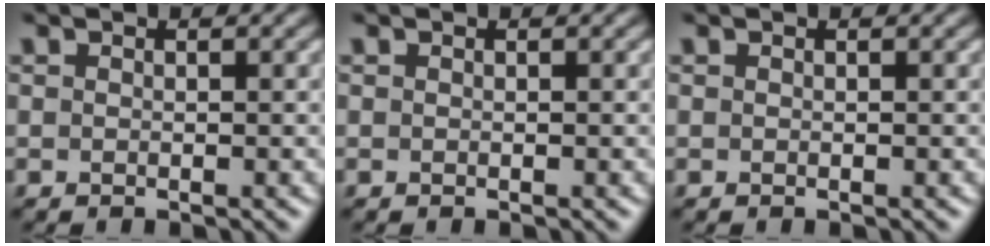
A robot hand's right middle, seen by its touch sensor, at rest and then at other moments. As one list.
[{"total": 0.0}, {"total": 0.0}]